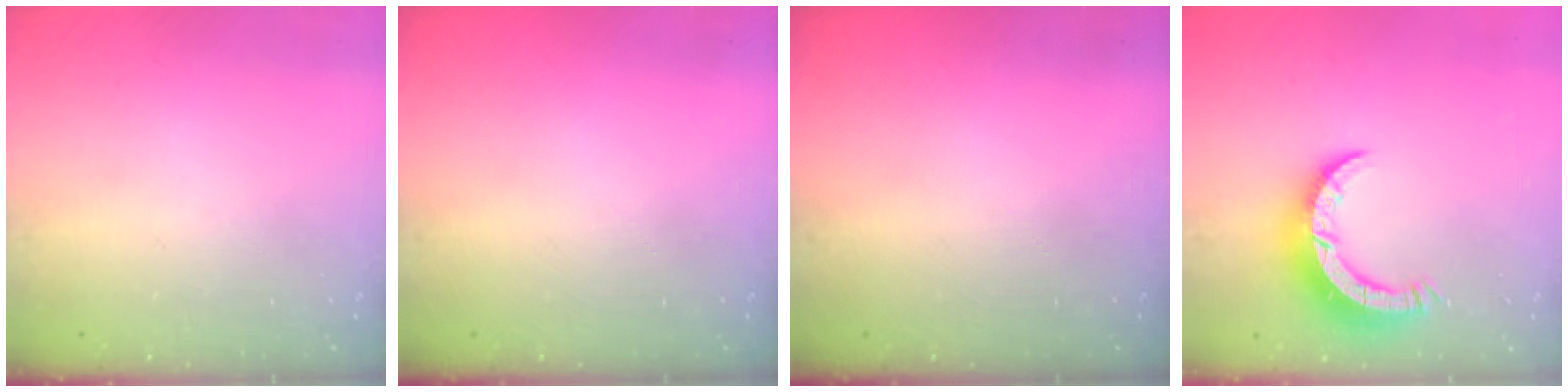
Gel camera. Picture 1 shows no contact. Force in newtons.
{"total": 0.0}
{"total": 0.0}
{"total": 8.0, "press": 7.9, "slide": 0.7}